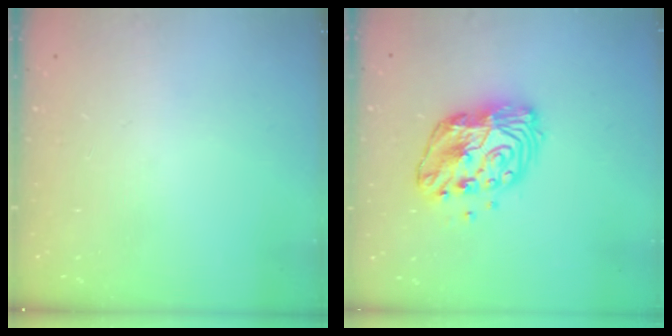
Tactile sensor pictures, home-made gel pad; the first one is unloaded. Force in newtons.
{"total": 12.3, "press": 12.3, "slide": 1.0}